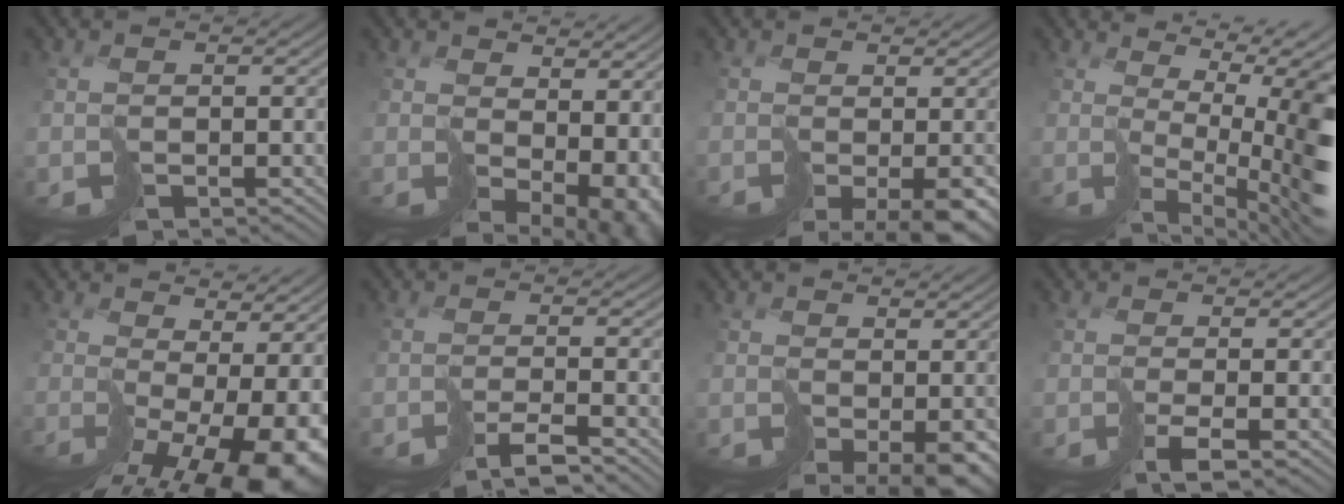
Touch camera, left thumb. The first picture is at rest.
{"total": 11.6, "force": [0.3, 8.0, 8.4], "torque": [-0.142, -0.040, 0.078]}
{"total": 8.6, "force": [-4.4, 3.5, 6.5], "torque": [-0.110, -0.038, -0.032]}
{"total": 12.5, "force": [2.0, 4.3, 11.6], "torque": [-0.139, 0.012, 0.059]}
{"total": 12.4, "force": [-3.7, 4.3, 11.1], "torque": [-0.152, -0.032, -0.025]}
{"total": 3.4, "force": [-2.6, -0.3, 2.1], "torque": [-0.022, 0.004, -0.045]}
{"total": 6.9, "force": [-2.8, 3.6, 5.2], "torque": [-0.097, -0.033, -0.019]}
{"total": 2.9, "force": [-0.9, -0.2, 2.8], "torque": [-0.035, 0.005, -0.011]}